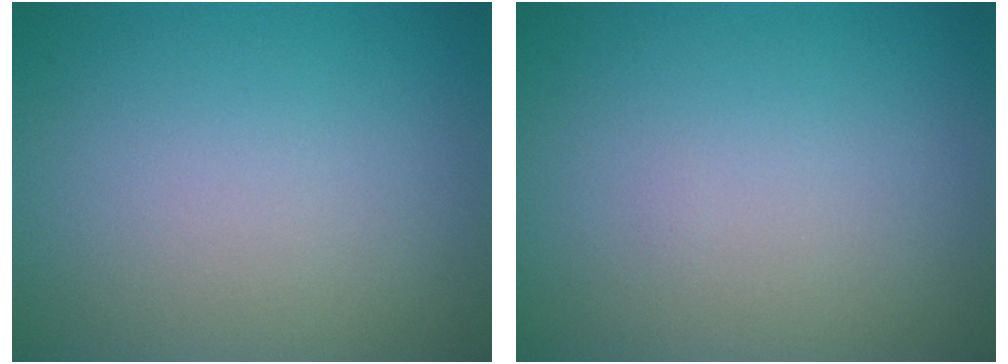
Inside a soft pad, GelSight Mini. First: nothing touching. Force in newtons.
{"total": 0.0}